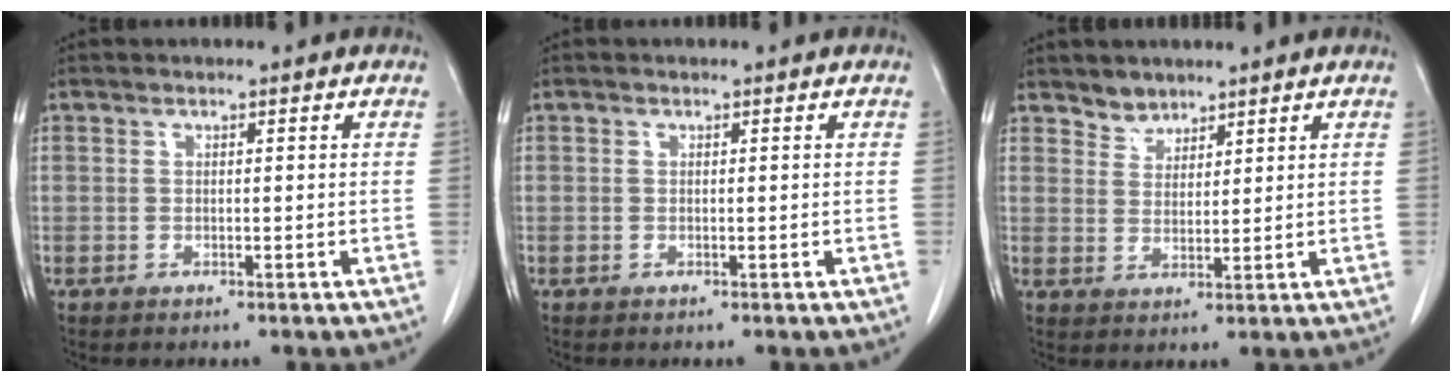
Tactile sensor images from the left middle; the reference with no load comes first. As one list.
[{"total": 0.0}, {"total": 3.0, "force": [2.6, 1.5, 0.0], "torque": [0.007, 0.001, 0.044]}]